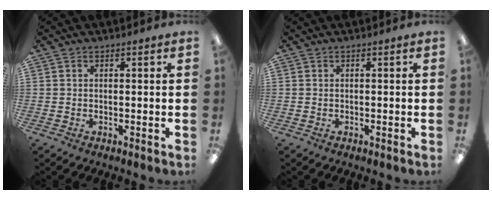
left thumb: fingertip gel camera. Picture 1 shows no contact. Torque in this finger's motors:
{"motor_torque": [0.00, 0.00, 0.00, 0.00, 0.00]}